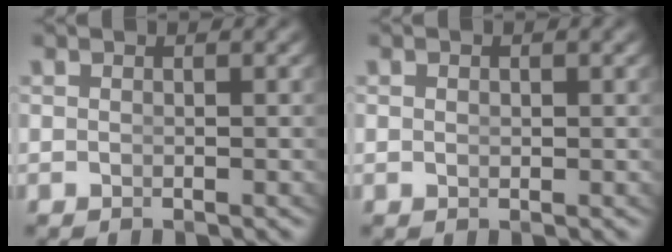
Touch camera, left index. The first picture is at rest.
{"total": 0.0}